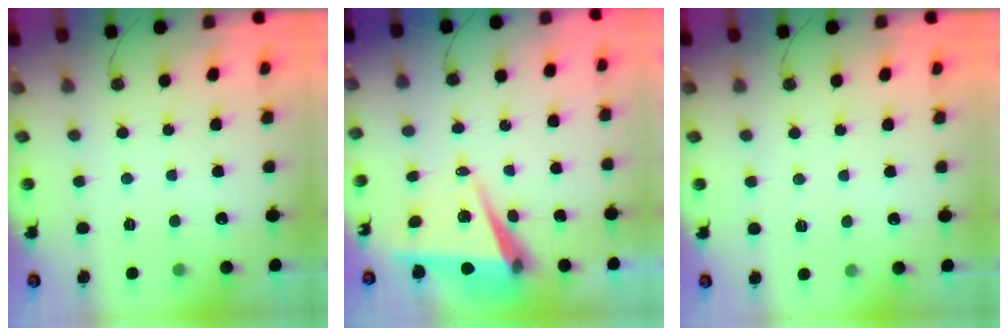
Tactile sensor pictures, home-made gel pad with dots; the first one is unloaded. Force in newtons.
{"total": 7.2, "press": 5.7, "slide": 4.4}
{"total": 3.5, "press": 1.6, "slide": 3.1}